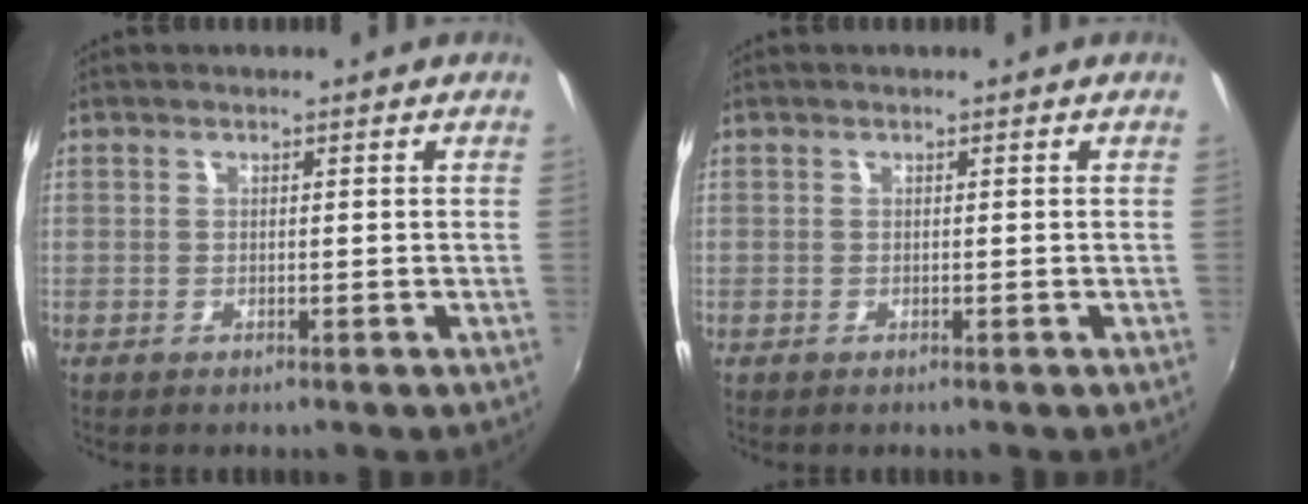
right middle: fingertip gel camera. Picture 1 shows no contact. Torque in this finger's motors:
{"motor_torque": [0.09, -0.13, 0.03, 0.00]}